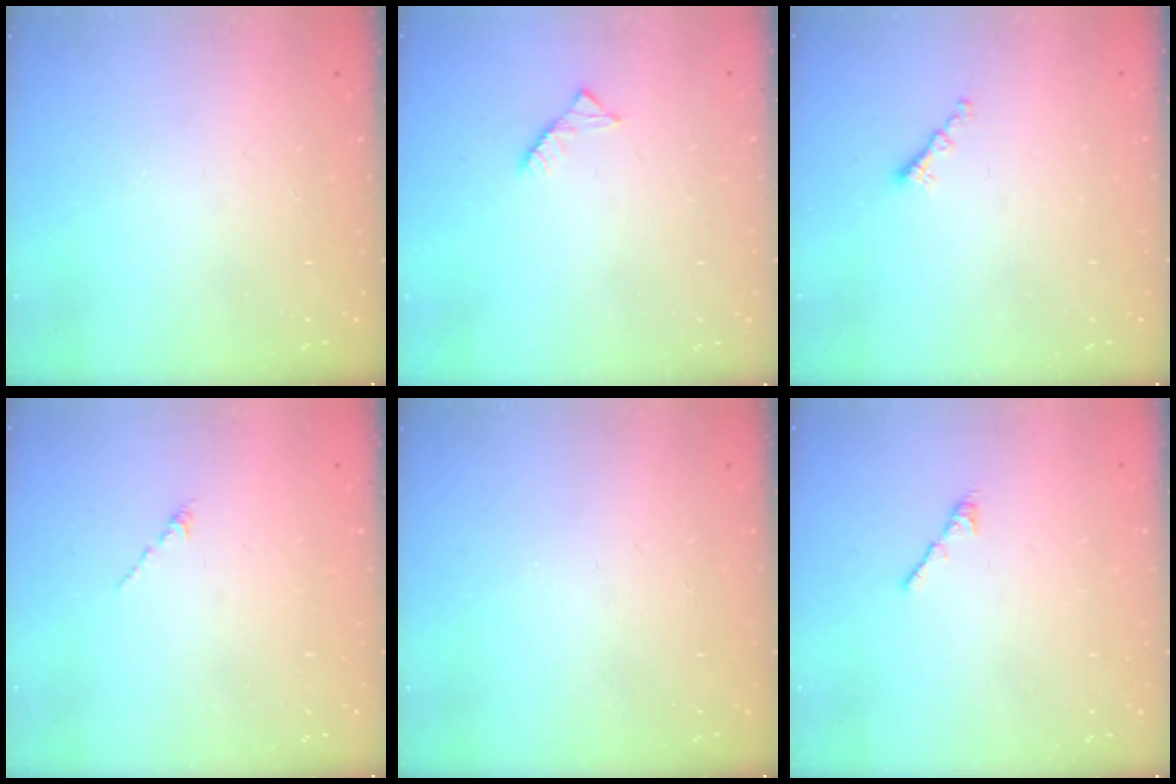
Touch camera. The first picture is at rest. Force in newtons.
{"total": 2.6, "press": 2.6, "slide": 0.4}
{"total": 1.3, "press": 1.2, "slide": 0.5}
{"total": 0.0}
{"total": 0.0}
{"total": 2.7, "press": 2.6, "slide": 0.7}